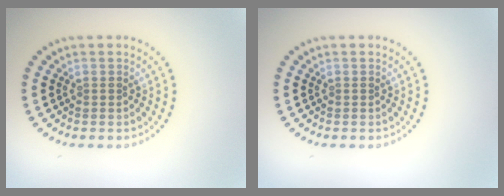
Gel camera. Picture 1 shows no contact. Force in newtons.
{"total": 0.0}